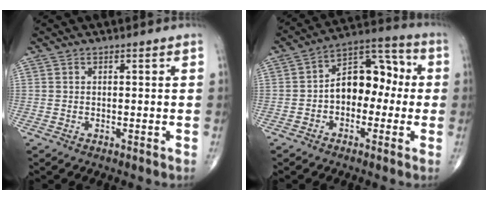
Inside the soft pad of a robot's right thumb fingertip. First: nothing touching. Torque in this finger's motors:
{"motor_torque": [1.62, 1.86, 1.10, 0.07, 0.07]}